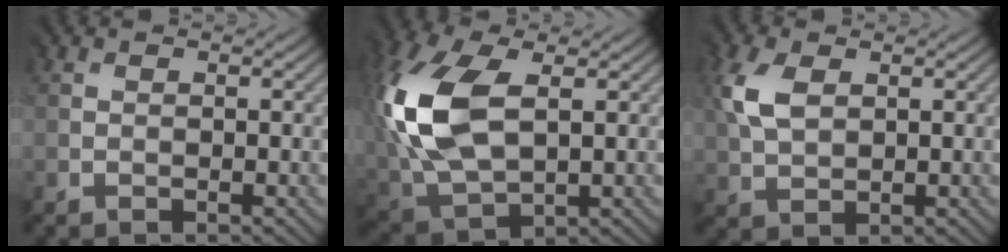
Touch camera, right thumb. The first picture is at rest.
{"total": 14.0, "force": [2.9, 8.6, 10.7], "torque": [-0.289, 0.010, 0.060]}
{"total": 5.2, "force": [2.1, 3.4, 3.3], "torque": [-0.099, 0.010, 0.039]}